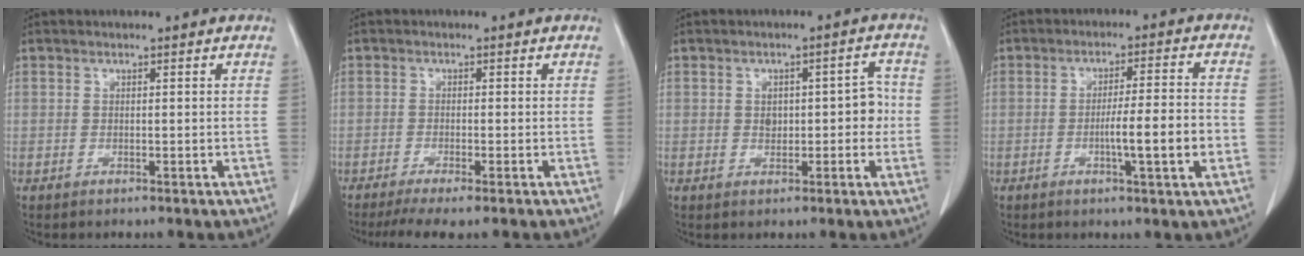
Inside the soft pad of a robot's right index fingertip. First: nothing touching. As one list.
[{"total": 5.5, "force": [-4.3, 0.3, 3.4], "torque": [-0.050, -0.011, -0.069]}, {"total": 4.9, "force": [0.0, 2.8, 4.1], "torque": [-0.048, 0.022, 0.005]}, {"total": 7.9, "force": [-2.0, 0.0, 7.7], "torque": [-0.119, 0.001, -0.033]}]